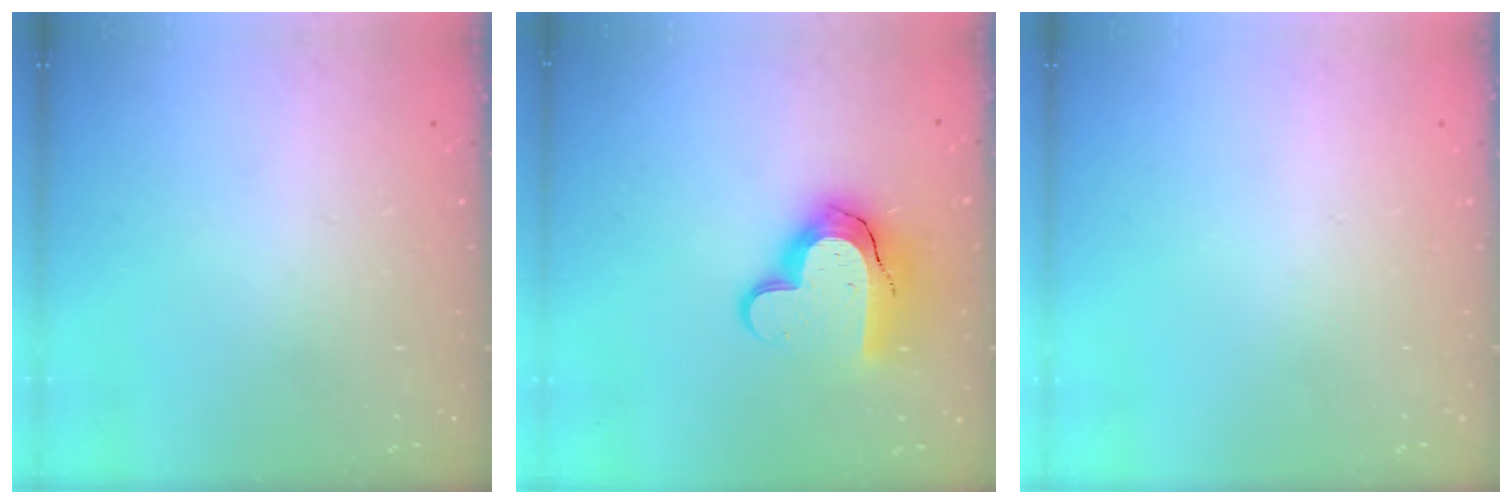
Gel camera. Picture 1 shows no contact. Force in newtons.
{"total": 14.2, "press": 14.1, "slide": 1.0}
{"total": 0.0}